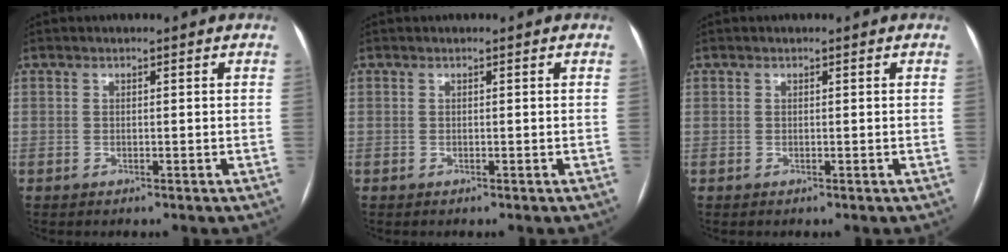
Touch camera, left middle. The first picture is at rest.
{"total": 0.0}
{"total": 0.0}